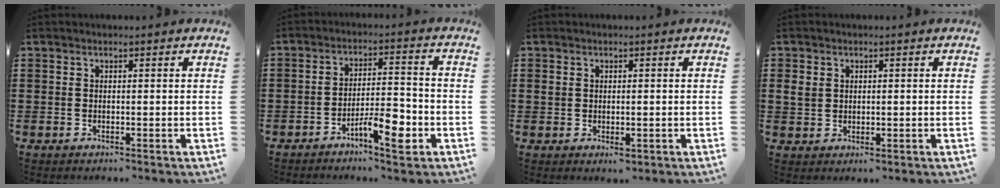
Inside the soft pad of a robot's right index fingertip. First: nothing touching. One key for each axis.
{"total": 7.3, "fx": -4.0, "fy": 2.2, "fz": 5.7, "tx": -0.095, "ty": 0.009, "tz": -0.068}
{"total": 1.7, "fx": 0.0, "fy": 1.1, "fz": 1.3, "tx": -0.027, "ty": 0.004, "tz": -0.001}
{"total": 2.2, "fx": 0.5, "fy": 1.9, "fz": 1.1, "tx": -0.028, "ty": 0.008, "tz": 0.008}